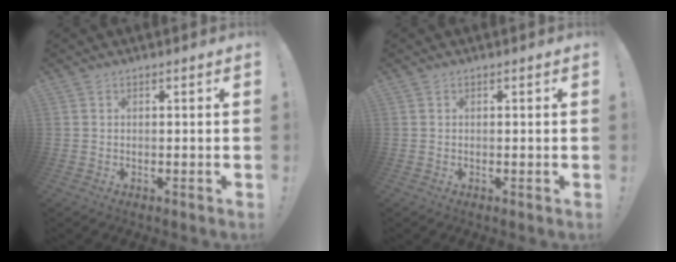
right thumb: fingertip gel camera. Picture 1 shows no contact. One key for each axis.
{"total": 0.0}